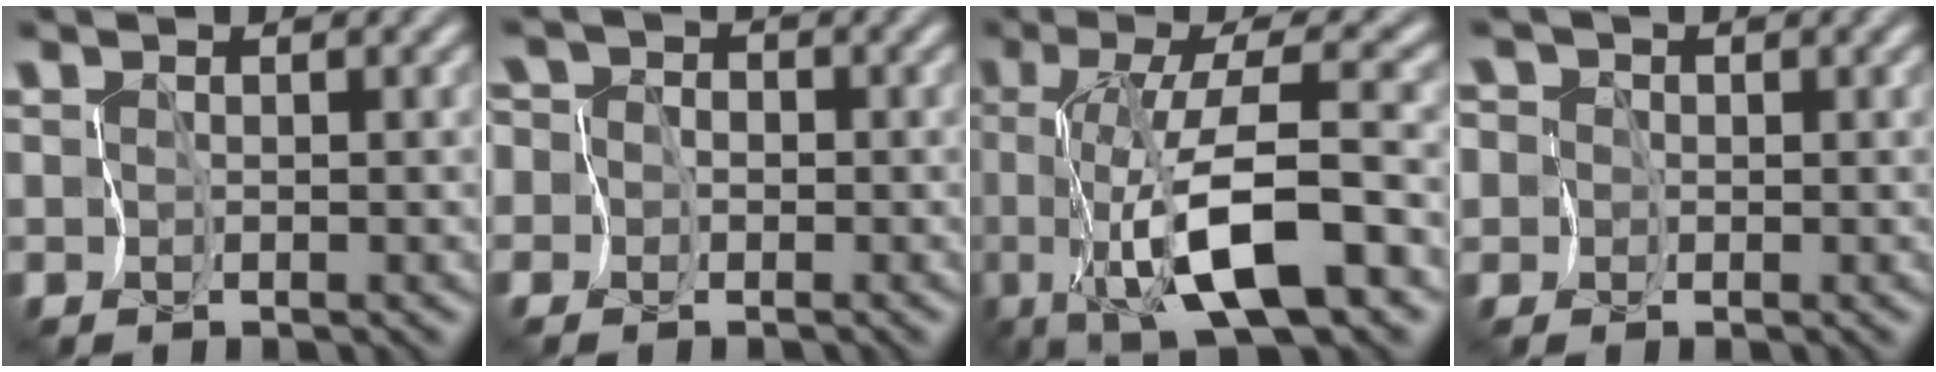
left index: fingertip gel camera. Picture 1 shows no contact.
{"total": 6.2, "force": [-1.3, 5.7, 2.0], "torque": [-0.065, 0.014, -0.074]}
{"total": 9.2, "force": [-1.9, 1.2, 8.9], "torque": [-0.155, 0.006, -0.039]}
{"total": 5.8, "force": [-0.4, 5.4, 2.0], "torque": [-0.059, 0.020, -0.058]}